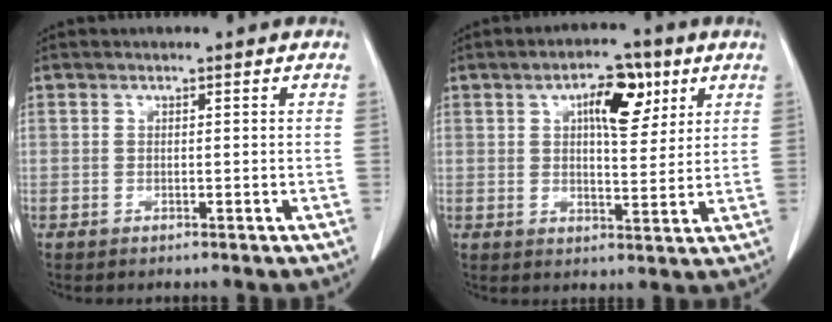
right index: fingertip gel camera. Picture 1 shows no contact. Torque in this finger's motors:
{"motor_torque": [0.42, 0.38, 0.19, 0.04]}